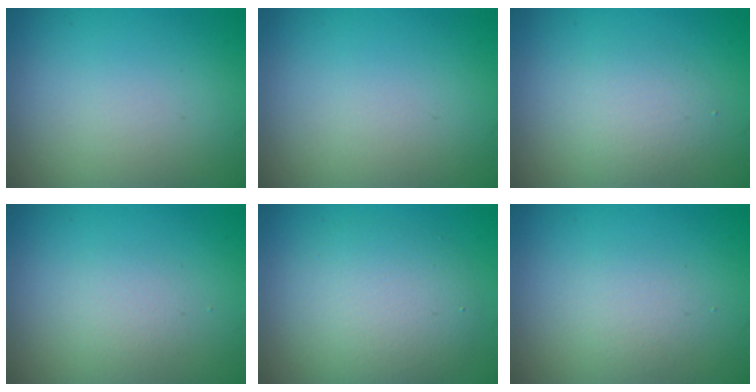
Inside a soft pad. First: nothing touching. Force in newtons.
{"total": 0.0}
{"total": 2.2, "press": 2.2, "slide": 0.2}
{"total": 1.3, "press": 1.3, "slide": 0.1}
{"total": 5.2, "press": 5.2, "slide": 0.1}
{"total": 1.7, "press": 1.6, "slide": 0.1}